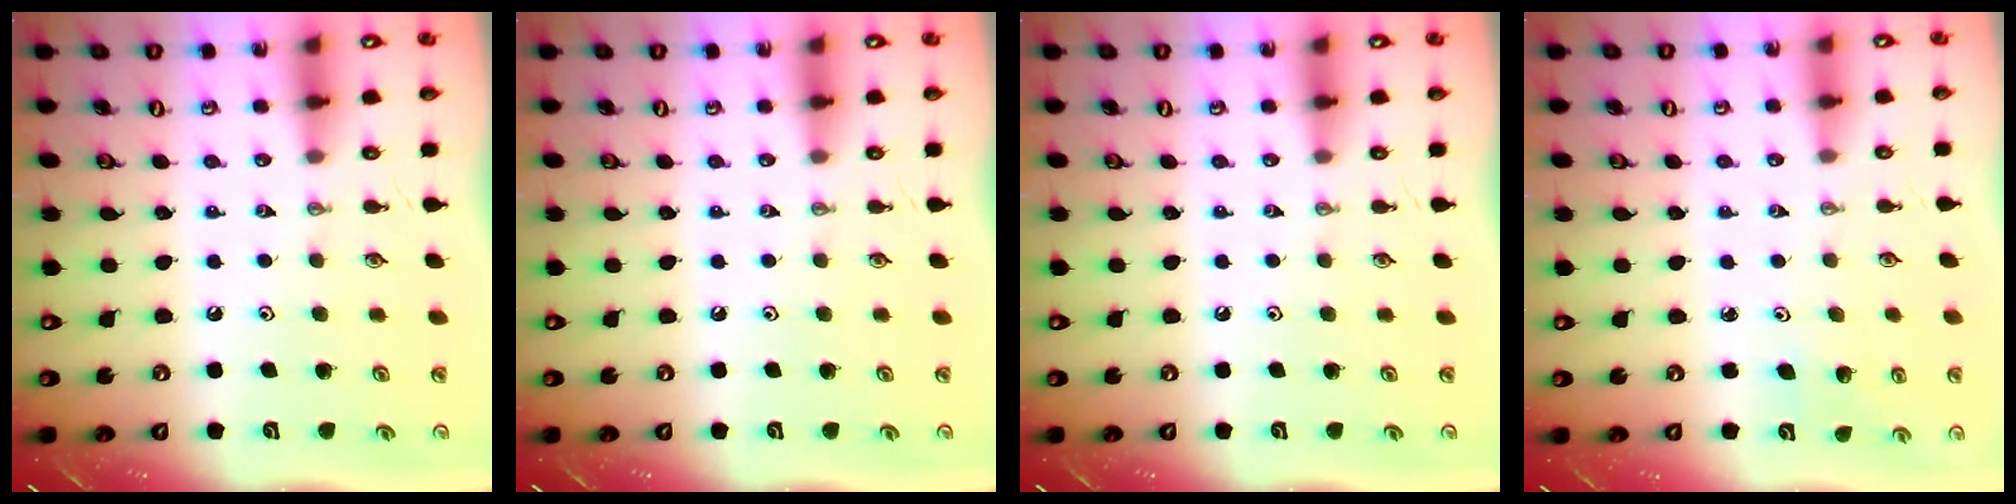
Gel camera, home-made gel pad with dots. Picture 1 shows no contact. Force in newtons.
{"total": 0.0}
{"total": 0.0}
{"total": 2.8, "press": 2.6, "slide": 1.2}